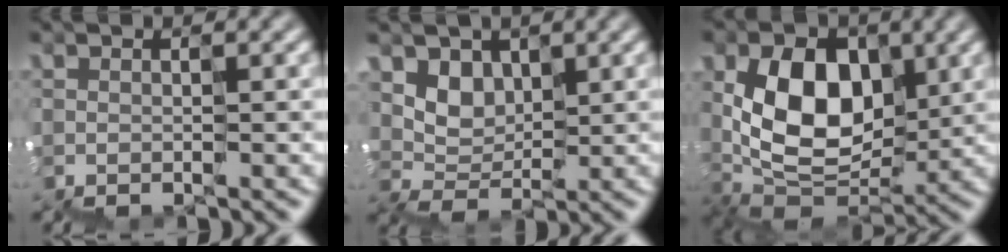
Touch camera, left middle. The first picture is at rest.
{"total": 2.7, "force": [1.8, 2.0, -0.2], "torque": [-0.005, -0.001, 0.033]}
{"total": 8.5, "force": [1.3, 6.4, 5.4], "torque": [-0.099, 0.000, 0.018]}